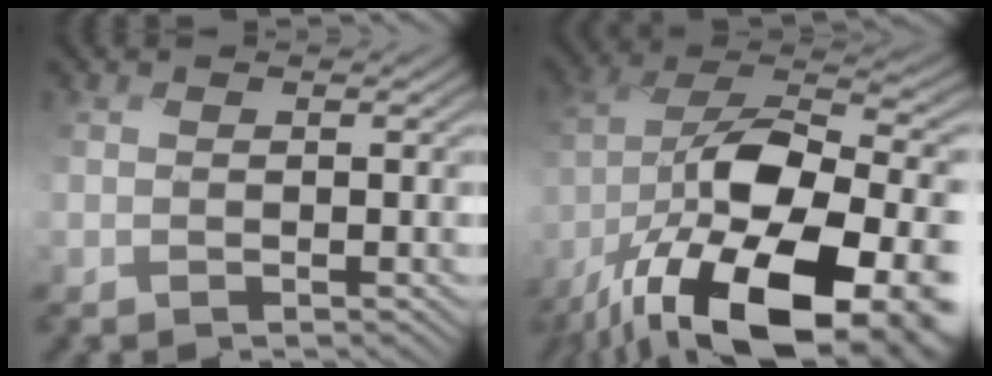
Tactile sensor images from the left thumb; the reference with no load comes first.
{"total": 20.9, "force": [-10.3, 9.2, 15.7], "torque": [-0.292, -0.017, -0.169]}